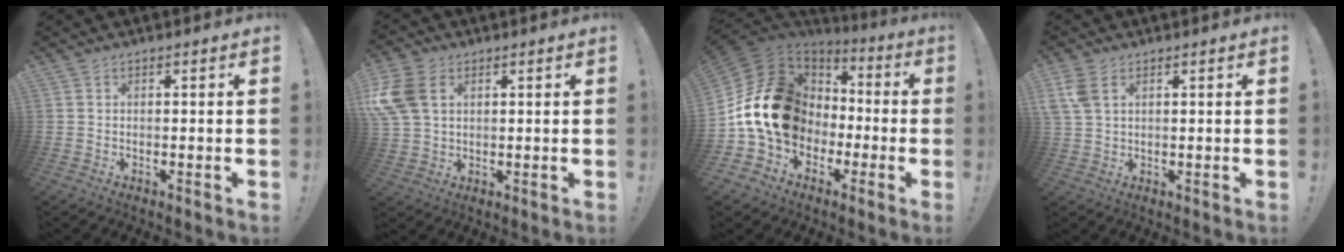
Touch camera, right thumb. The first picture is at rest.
{"total": 12.2, "force": [3.5, 8.4, 8.1], "torque": [-0.157, -0.008, 0.067]}
{"total": 22.3, "force": [-1.1, 17.7, 13.4], "torque": [-0.226, 0.022, 0.015]}
{"total": 6.1, "force": [2.7, 3.7, 4.0], "torque": [-0.073, -0.006, 0.052]}